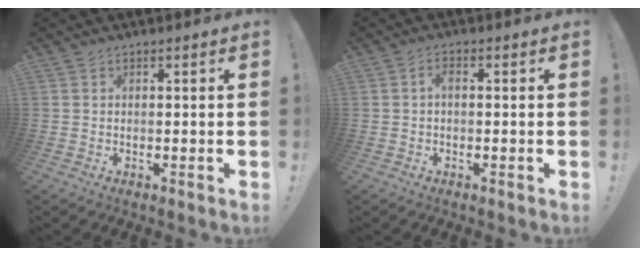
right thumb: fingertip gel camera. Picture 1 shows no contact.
{"total": 1.9, "force": [-0.4, 0.8, 1.7], "torque": [-0.035, 0.009, -0.008]}